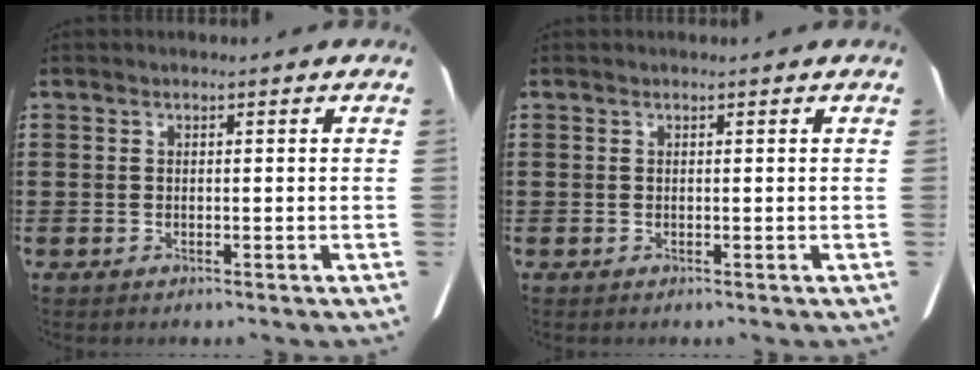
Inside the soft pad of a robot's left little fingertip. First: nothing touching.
{"total": 0.0}